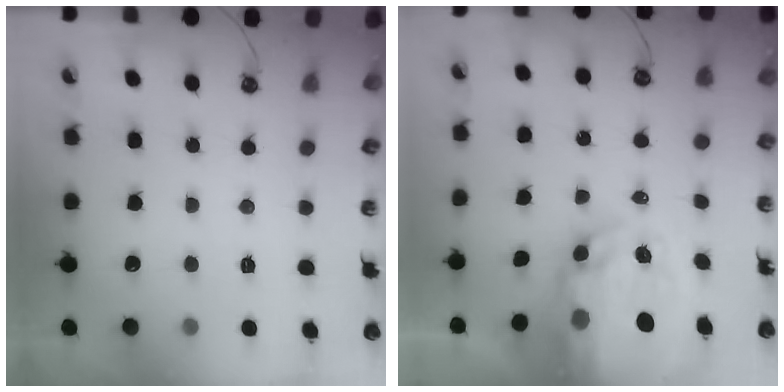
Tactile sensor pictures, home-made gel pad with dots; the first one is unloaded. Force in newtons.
{"total": 13.4, "press": 13.4, "slide": 0.9}